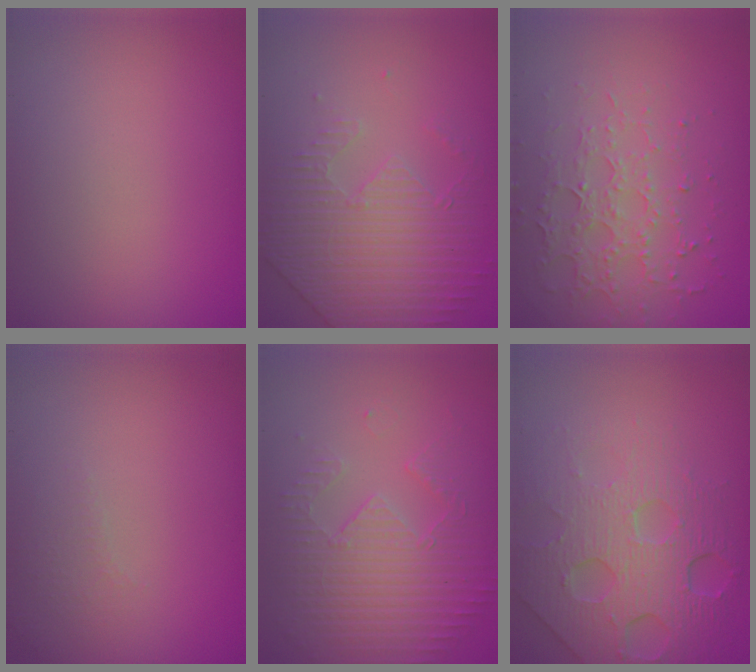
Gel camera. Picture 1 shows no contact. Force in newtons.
{"total": 4.4, "press": 3.5, "slide": 2.6}
{"total": 3.5, "press": 3.4, "slide": 1.0}
{"total": 1.4, "press": 1.3, "slide": 0.4}
{"total": 3.8, "press": 3.6, "slide": 1.3}
{"total": 7.9, "press": 5.3, "slide": 5.9}